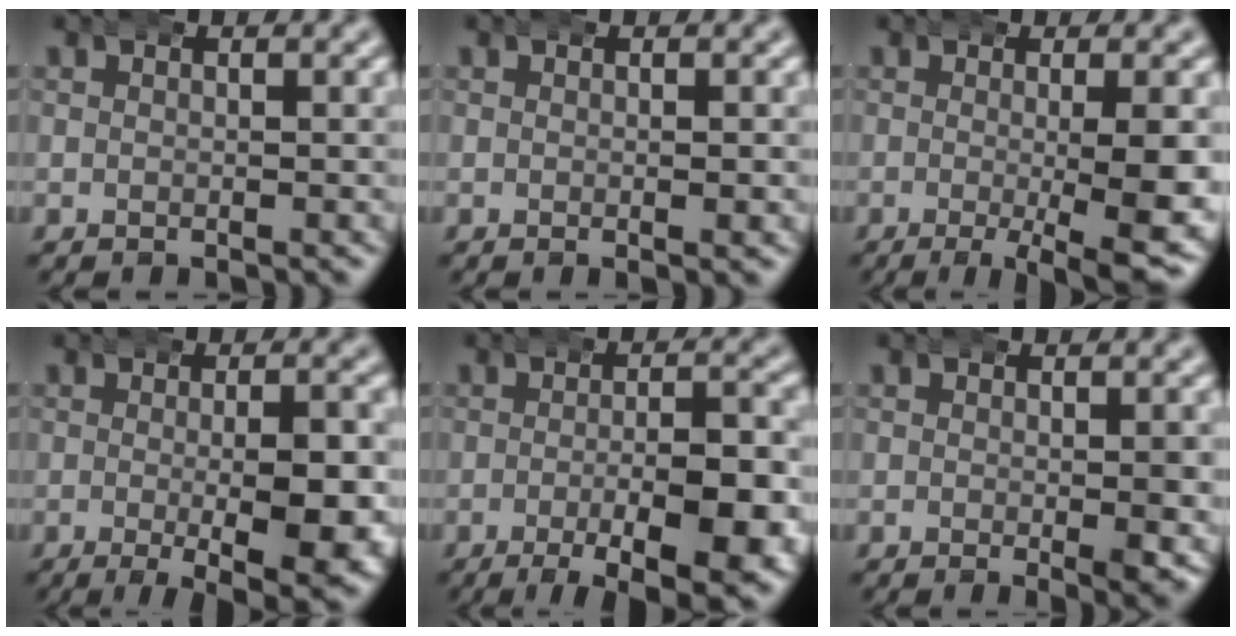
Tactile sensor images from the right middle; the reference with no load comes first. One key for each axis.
{"total": 0.7, "fx": 0.1, "fy": 0.1, "fz": 0.7, "tx": -0.010, "ty": 0.004, "tz": 0.000}
{"total": 8.5, "fx": -3.8, "fy": 2.0, "fz": 7.4, "tx": -0.099, "ty": -0.020, "tz": -0.051}
{"total": 9.0, "fx": -3.1, "fy": 2.9, "fz": 8.0, "tx": -0.109, "ty": -0.018, "tz": -0.039}
{"total": 10.3, "fx": -5.0, "fy": 3.4, "fz": 8.4, "tx": -0.106, "ty": -0.023, "tz": -0.065}
{"total": 2.5, "fx": -0.3, "fy": 0.5, "fz": 2.4, "tx": -0.035, "ty": -0.005, "tz": -0.005}